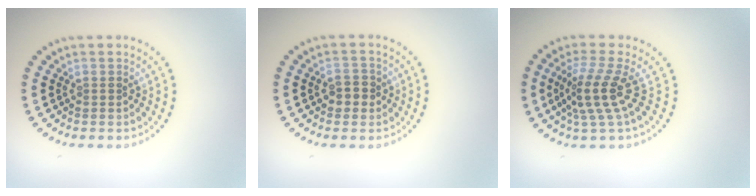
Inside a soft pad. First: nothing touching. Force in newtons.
{"total": 1.9, "press": 1.8, "slide": 0.3}
{"total": 3.7, "press": 2.6, "slide": 2.6}